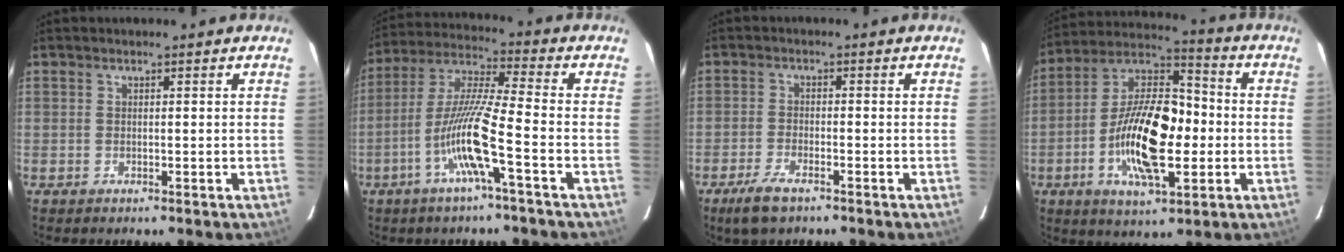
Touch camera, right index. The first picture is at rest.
{"total": 11.8, "force": [-4.4, -0.4, 10.9], "torque": [-0.221, 0.004, -0.090]}
{"total": 4.7, "force": [-3.3, 1.2, 3.1], "torque": [-0.074, -0.007, -0.057]}
{"total": 17.1, "force": [-3.1, 6.1, 15.7], "torque": [-0.300, 0.015, -0.055]}